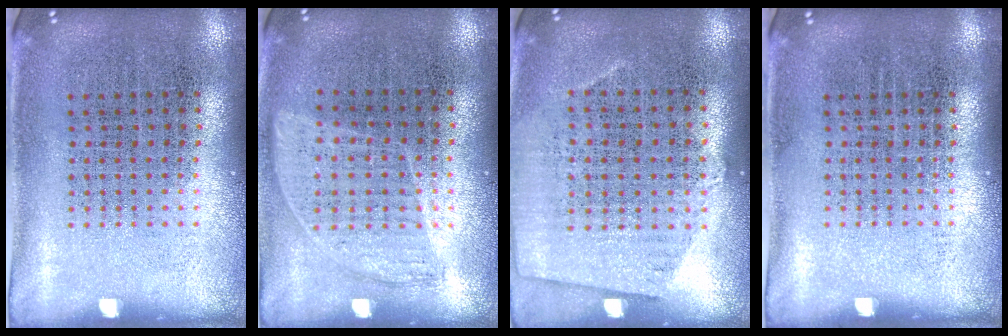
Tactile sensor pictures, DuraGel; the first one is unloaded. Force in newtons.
{"total": 0.9, "press": 0.7, "slide": 0.4}
{"total": 0.7, "press": 0.4, "slide": 0.5}
{"total": 0.0}